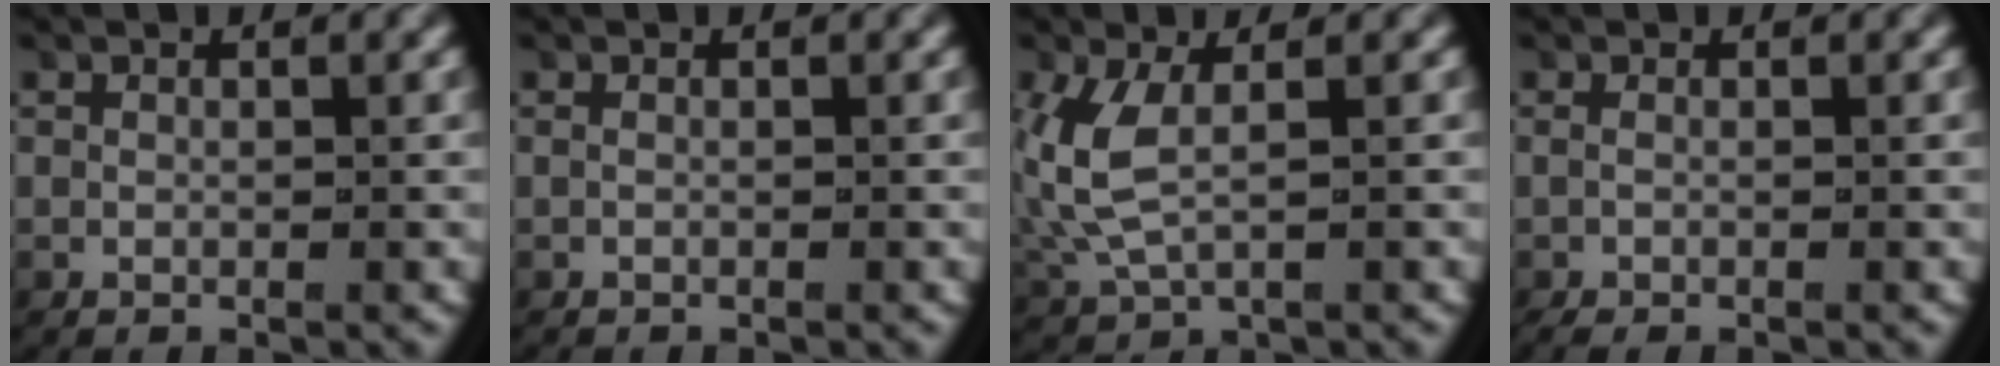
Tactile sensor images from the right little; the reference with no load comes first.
{"total": 0.0}
{"total": 4.1, "force": [0.6, 2.3, 3.3], "torque": [-0.100, -0.006, 0.023]}
{"total": 1.2, "force": [-1.0, 0.1, 0.7], "torque": [-0.014, -0.005, -0.013]}